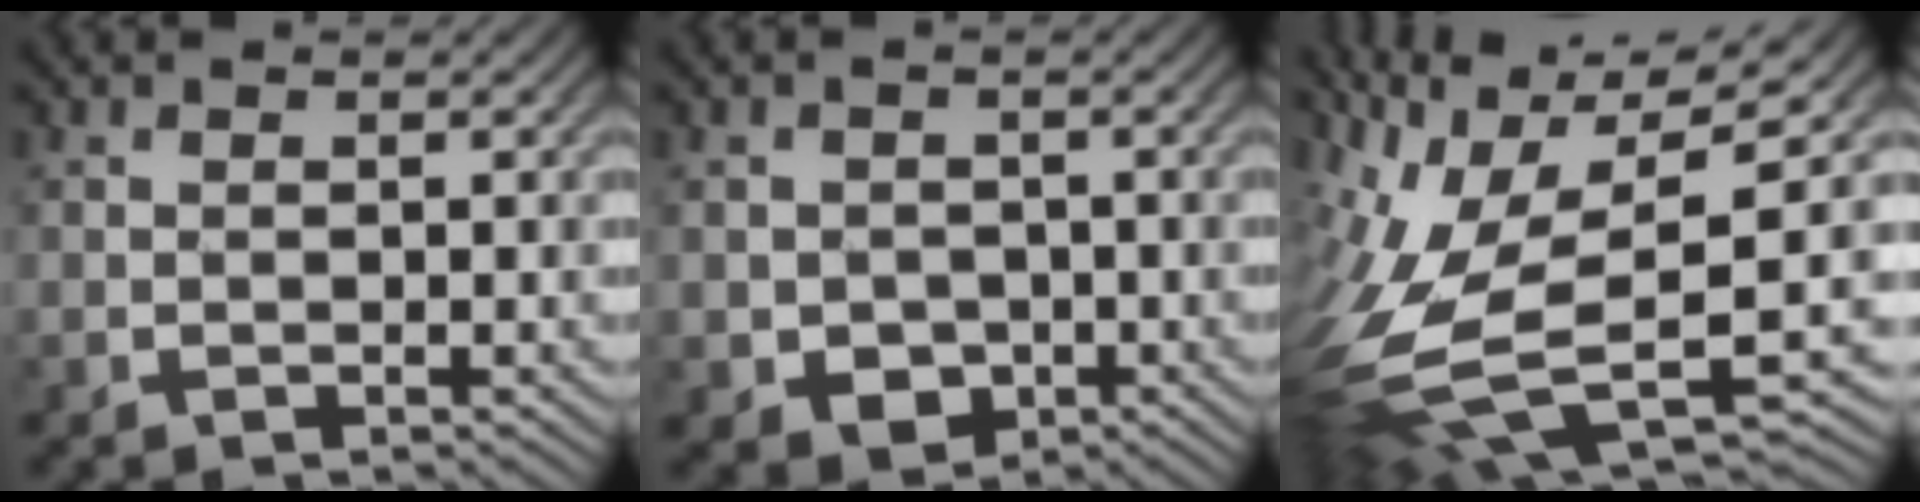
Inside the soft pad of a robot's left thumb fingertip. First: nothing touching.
{"total": 3.2, "force": [-1.8, 2.5, 0.8], "torque": [-0.042, -0.006, -0.039]}
{"total": 14.3, "force": [-1.3, 6.2, 12.9], "torque": [-0.302, -0.018, -0.015]}